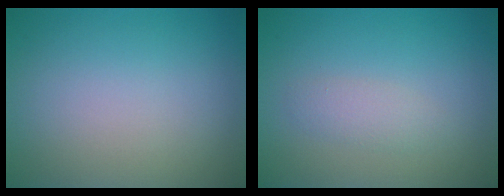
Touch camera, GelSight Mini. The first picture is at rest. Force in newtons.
{"total": 1.5, "press": 1.5, "slide": 0.1}